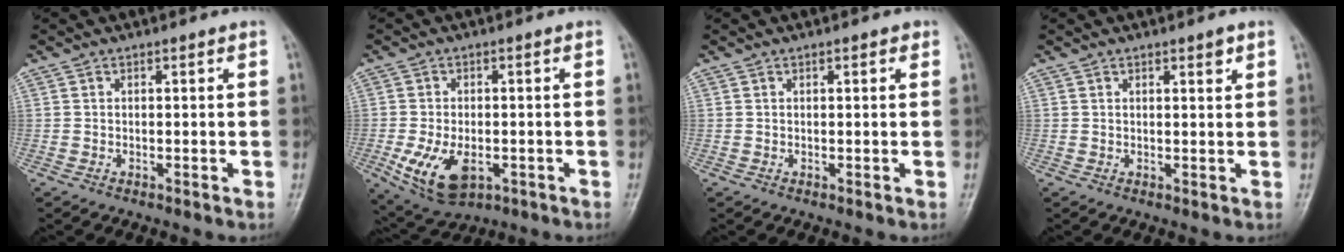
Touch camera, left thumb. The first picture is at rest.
{"total": 9.8, "force": [-3.0, 5.8, 7.3], "torque": [-0.133, -0.003, -0.040]}
{"total": 1.2, "force": [0.6, 0.5, 0.9], "torque": [-0.009, 0.001, 0.005]}
{"total": 1.9, "force": [1.2, 0.6, 1.4], "torque": [-0.015, -0.006, 0.016]}